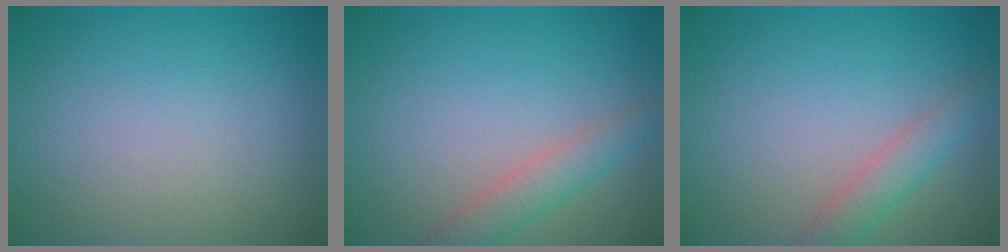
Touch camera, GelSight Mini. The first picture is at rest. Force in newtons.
{"total": 2.5, "press": 2.5, "slide": 0.2}
{"total": 2.4, "press": 2.4, "slide": 0.1}